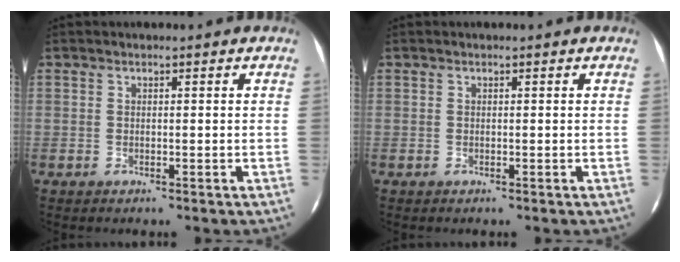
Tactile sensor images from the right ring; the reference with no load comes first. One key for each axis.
{"total": 0.0}